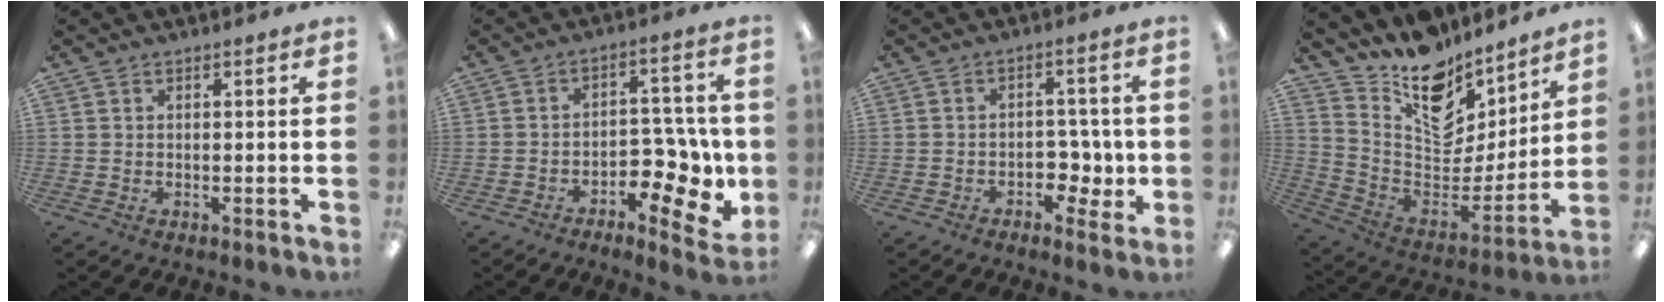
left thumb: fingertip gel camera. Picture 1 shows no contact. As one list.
[{"total": 11.3, "force": [-3.6, 7.0, 8.1], "torque": [-0.095, 0.017, -0.054]}, {"total": 7.1, "force": [-1.5, 5.0, 4.8], "torque": [-0.056, 0.015, -0.025]}, {"total": 15.3, "force": [11.8, 8.3, 5.3], "torque": [-0.093, -0.107, 0.213]}]